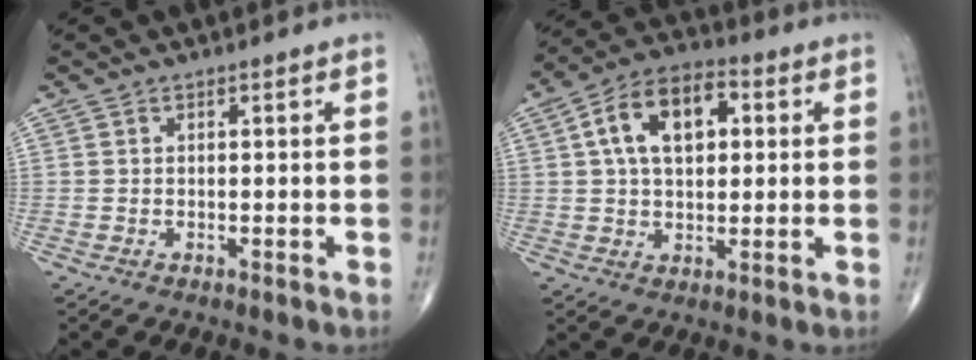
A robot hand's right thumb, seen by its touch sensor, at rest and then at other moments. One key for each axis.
{"total": 13.1, "fx": 3.0, "fy": 7.8, "fz": 10.1, "tx": -0.162, "ty": 0.021, "tz": 0.044}